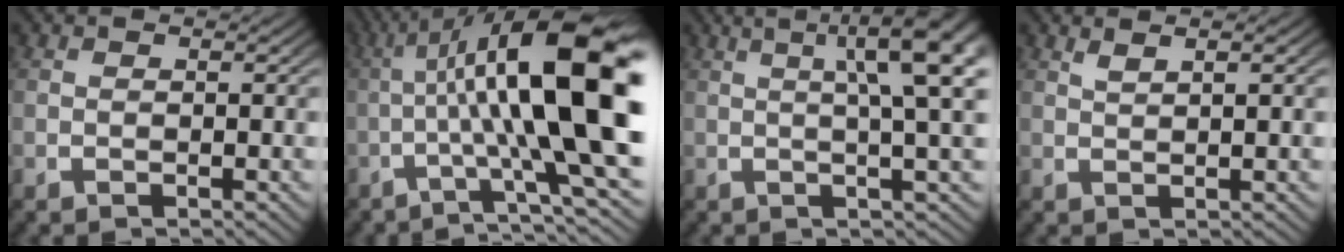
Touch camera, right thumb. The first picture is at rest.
{"total": 14.8, "force": [-0.4, 5.8, 13.6], "torque": [-0.211, -0.016, -0.001]}
{"total": 10.3, "force": [4.2, 4.1, 8.5], "torque": [-0.087, 0.030, 0.043]}
{"total": 1.5, "force": [1.2, 0.1, 0.9], "torque": [-0.016, 0.003, 0.026]}